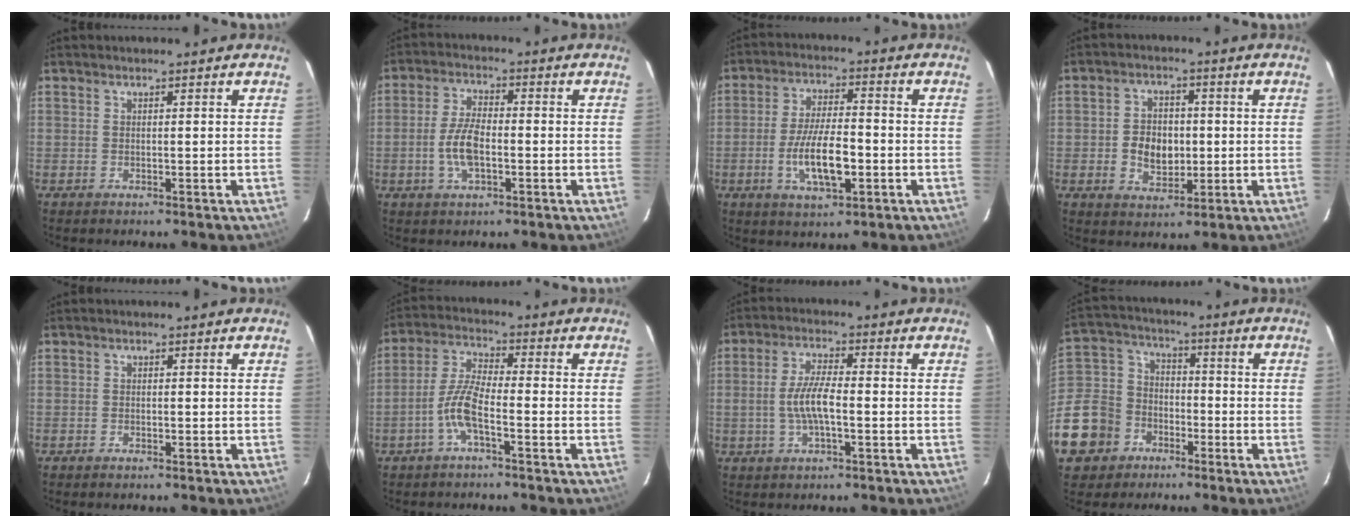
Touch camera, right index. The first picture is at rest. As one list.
[{"total": 6.9, "force": [-1.8, 3.0, 6.0], "torque": [-0.126, 0.004, -0.033]}, {"total": 10.3, "force": [-3.0, 3.5, 9.2], "torque": [-0.182, -0.008, -0.051]}, {"total": 7.0, "force": [-0.9, 5.2, 4.6], "torque": [-0.094, 0.008, -0.009]}, {"total": 0.7, "force": [-0.6, 0.2, 0.1], "torque": [-0.004, 0.001, -0.013]}, {"total": 6.3, "force": [-3.0, 1.1, 5.4], "torque": [-0.119, 0.009, -0.063]}, {"total": 6.4, "force": [-1.3, 1.6, 6.1], "torque": [-0.122, 0.003, -0.025]}, {"total": 17.6, "force": [-8.9, 14.2, 5.2], "torque": [-0.170, 0.037, -0.143]}]